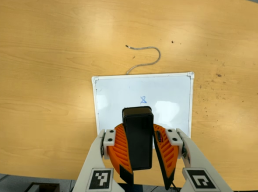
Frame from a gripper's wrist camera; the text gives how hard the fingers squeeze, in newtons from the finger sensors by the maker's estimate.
{"total": 10.8, "left": 9.9, "right": 11.8}